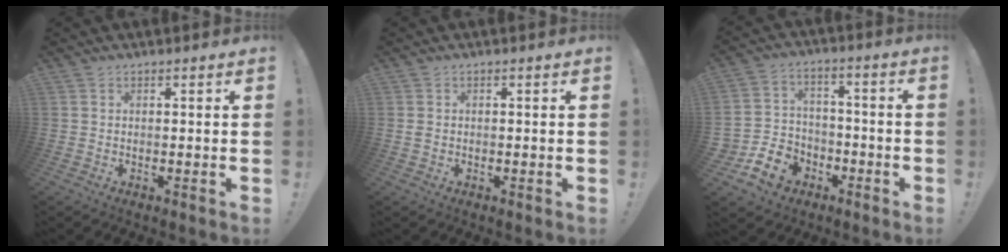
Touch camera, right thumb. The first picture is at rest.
{"total": 1.1, "force": [-0.3, 0.8, 0.6], "torque": [-0.017, 0.006, -0.005]}
{"total": 11.5, "force": [-6.1, 8.9, 3.9], "torque": [-0.068, 0.041, -0.105]}